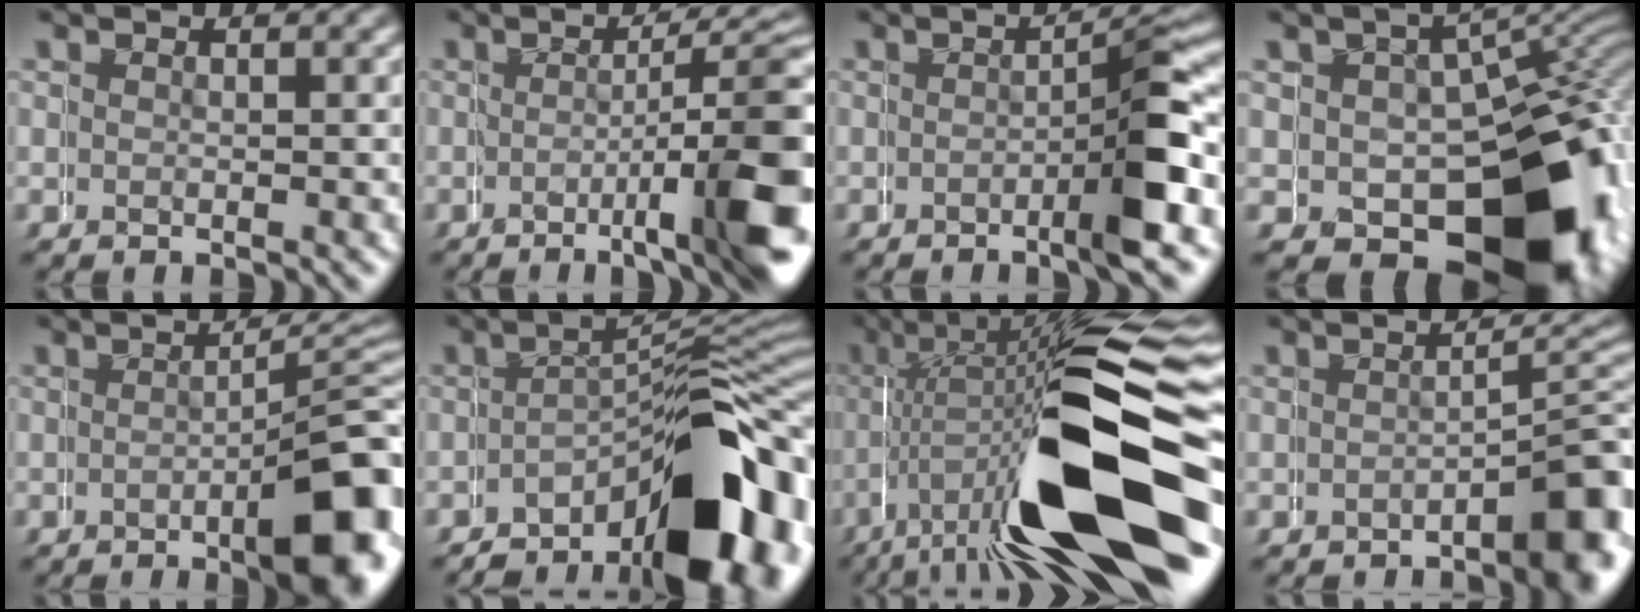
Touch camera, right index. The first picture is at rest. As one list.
[{"total": 9.0, "force": [-2.8, 1.5, 8.5], "torque": [-0.087, -0.002, -0.036]}, {"total": 5.3, "force": [-1.5, -0.4, 5.0], "torque": [-0.061, 0.010, -0.023]}, {"total": 16.2, "force": [-3.7, 10.9, 11.5], "torque": [-0.158, -0.045, -0.030]}, {"total": 9.4, "force": [-4.1, 2.4, 8.2], "torque": [-0.075, 0.010, -0.057]}, {"total": 12.7, "force": [-6.4, 5.6, 9.4], "torque": [-0.118, -0.006, -0.089]}, {"total": 17.8, "force": [-2.3, 5.6, 16.8], "torque": [-0.243, 0.027, -0.036]}, {"total": 5.6, "force": [-3.3, 1.1, 4.4], "torque": [-0.040, 0.007, -0.049]}]